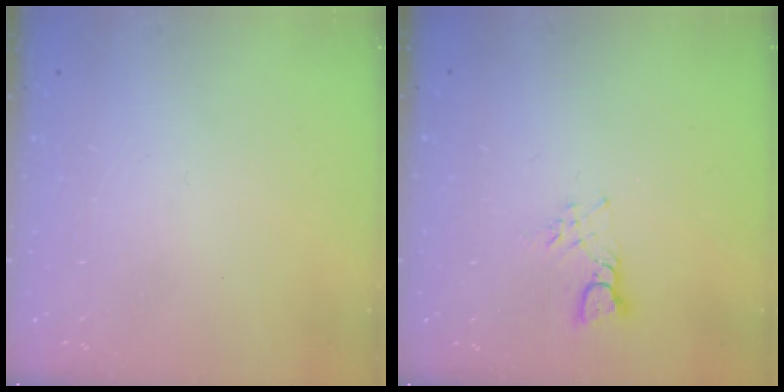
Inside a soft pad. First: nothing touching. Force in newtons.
{"total": 3.5, "press": 3.5, "slide": 0.1}